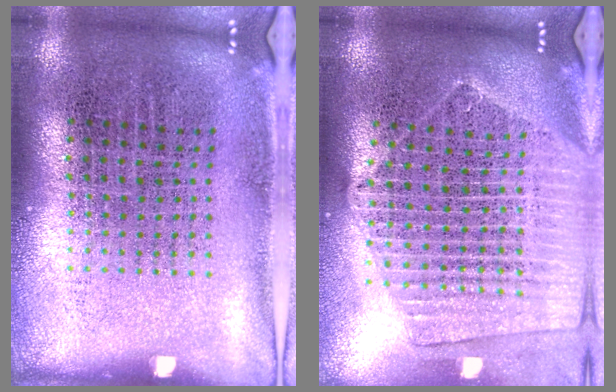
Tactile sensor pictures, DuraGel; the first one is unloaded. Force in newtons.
{"total": 2.2, "press": 2.0, "slide": 1.0}